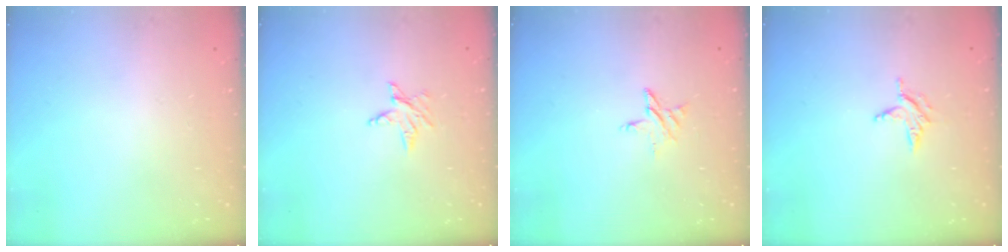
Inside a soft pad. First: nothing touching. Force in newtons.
{"total": 3.4, "press": 3.3, "slide": 0.5}
{"total": 4.7, "press": 4.7, "slide": 0.5}
{"total": 3.9, "press": 3.9, "slide": 0.4}